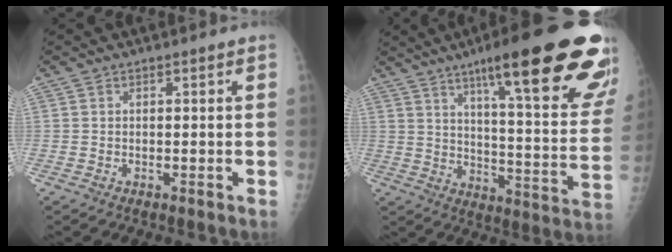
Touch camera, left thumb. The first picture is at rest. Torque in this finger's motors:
{"motor_torque": [3.28, 1.73, 2.53, -0.24, 0.43]}